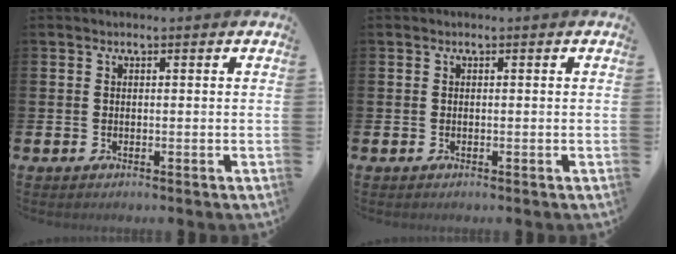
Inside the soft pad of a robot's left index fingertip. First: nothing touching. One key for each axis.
{"total": 0.0}